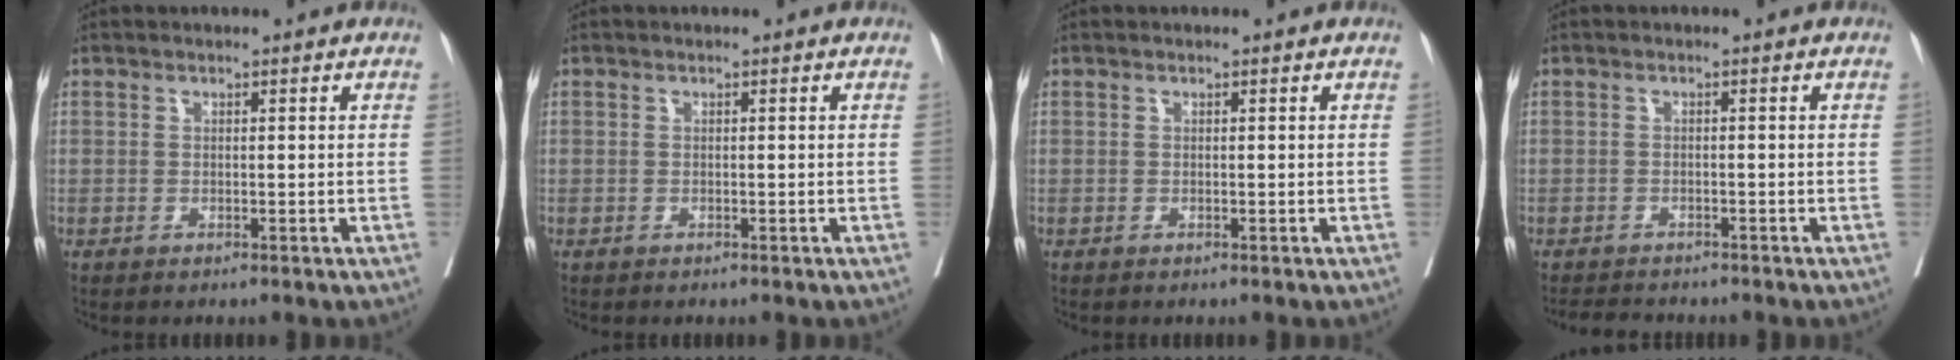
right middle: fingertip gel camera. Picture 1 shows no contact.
{"total": 0.0}
{"total": 0.0}
{"total": 3.9, "force": [-3.7, 1.0, 1.0], "torque": [-0.011, -0.009, -0.058]}